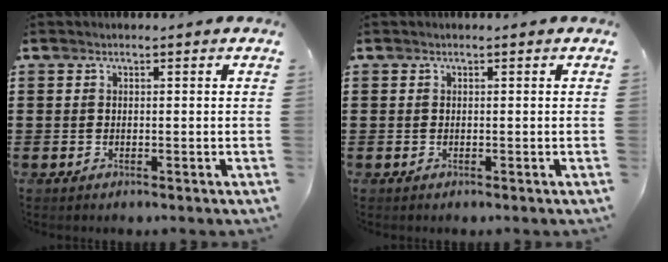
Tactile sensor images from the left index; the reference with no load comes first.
{"total": 0.0}